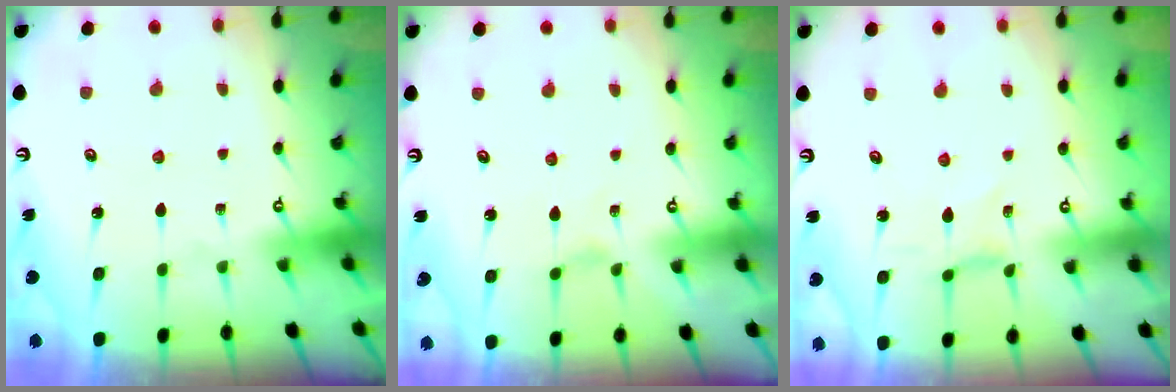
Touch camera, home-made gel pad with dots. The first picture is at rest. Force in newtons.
{"total": 0.0}
{"total": 0.0}